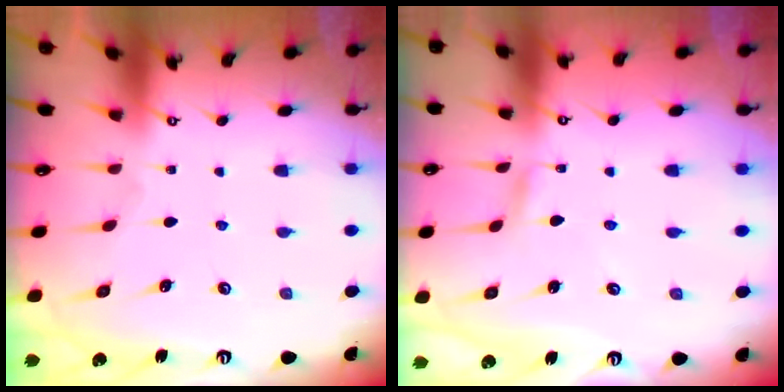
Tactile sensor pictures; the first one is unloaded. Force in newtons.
{"total": 2.4, "press": 2.4, "slide": 0.3}